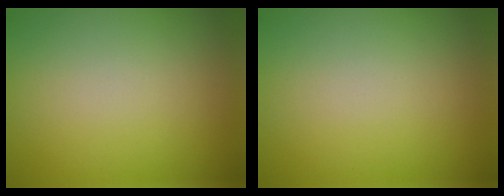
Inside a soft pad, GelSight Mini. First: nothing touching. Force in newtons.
{"total": 0.0}